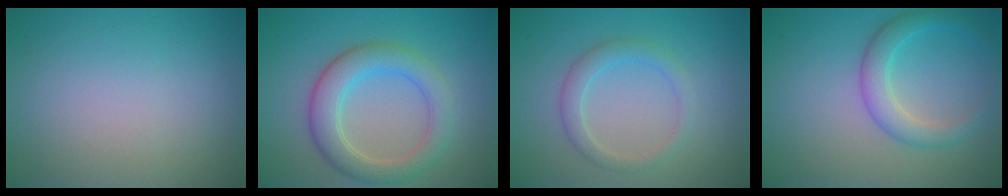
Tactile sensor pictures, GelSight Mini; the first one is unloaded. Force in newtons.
{"total": 4.9, "press": 4.8, "slide": 0.3}
{"total": 2.2, "press": 2.2, "slide": 0.0}
{"total": 3.0, "press": 3.0, "slide": 0.2}